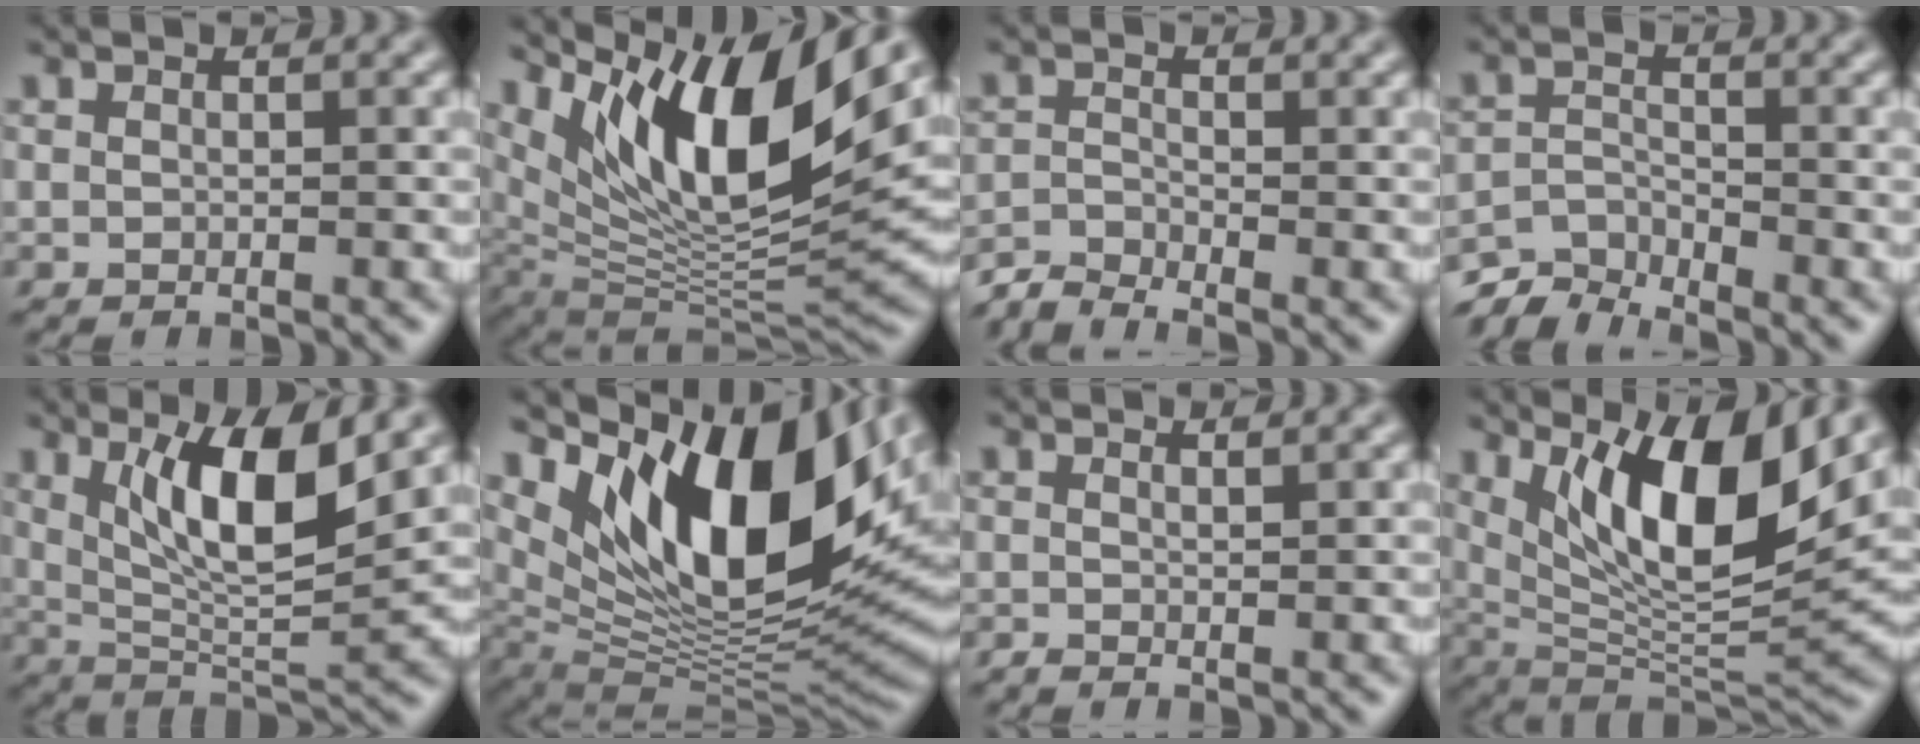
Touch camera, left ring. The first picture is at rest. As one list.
[{"total": 13.4, "force": [6.1, 4.6, 11.0], "torque": [-0.184, -0.008, 0.117]}, {"total": 2.5, "force": [-2.3, 0.3, 0.7], "torque": [-0.017, -0.005, -0.059]}, {"total": 3.7, "force": [-3.5, 0.9, 0.7], "torque": [-0.011, -0.003, -0.076]}, {"total": 8.0, "force": [3.1, 2.1, 7.1], "torque": [-0.122, -0.015, 0.059]}, {"total": 15.7, "force": [6.1, 7.4, 12.4], "torque": [-0.201, -0.004, 0.107]}, {"total": 0.9, "force": [0.3, 0.2, 0.8], "torque": [-0.009, 0.003, 0.002]}, {"total": 11.3, "force": [4.8, 3.2, 9.7], "torque": [-0.155, -0.018, 0.094]}]